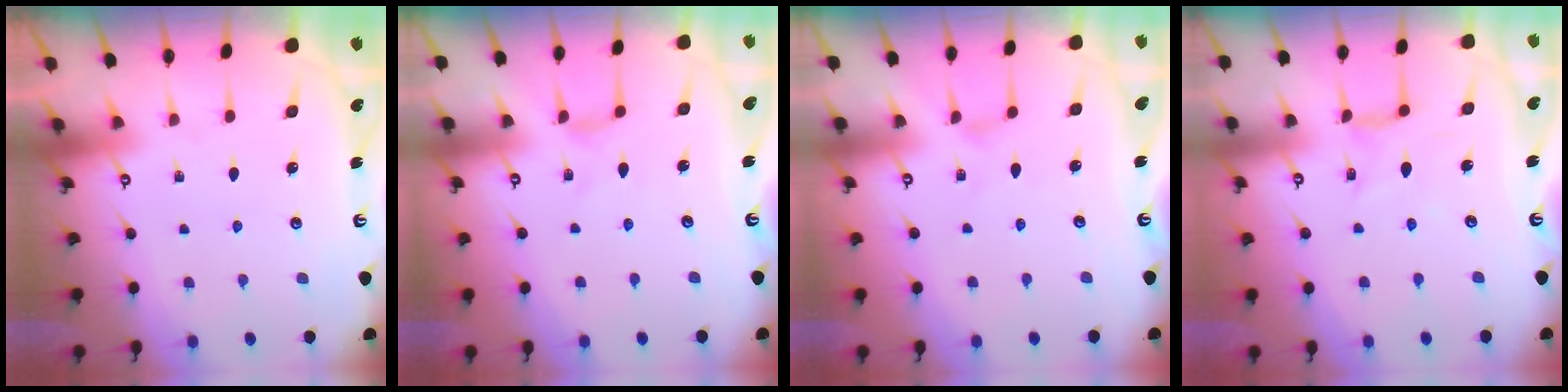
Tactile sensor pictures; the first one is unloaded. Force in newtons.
{"total": 0.0}
{"total": 0.0}
{"total": 3.1, "press": 3.0, "slide": 0.5}